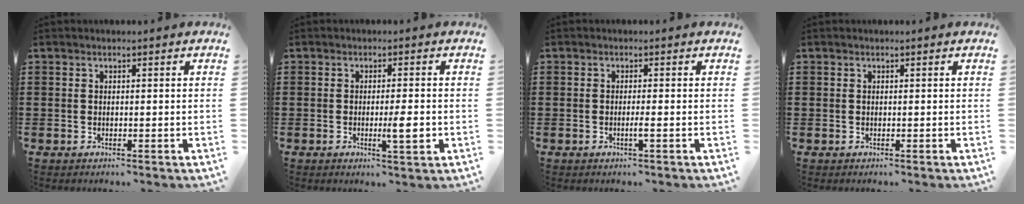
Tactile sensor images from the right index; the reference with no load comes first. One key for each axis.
{"total": 4.5, "fx": -1.0, "fy": 0.5, "fz": 4.3, "tx": -0.072, "ty": -0.005, "tz": -0.017}
{"total": 1.5, "fx": -0.6, "fy": -0.2, "fz": 1.4, "tx": -0.023, "ty": -0.005, "tz": -0.010}
{"total": 0.6, "fx": 0.0, "fy": 0.6, "fz": -0.1, "tx": 0.000, "ty": 0.005, "tz": -0.002}